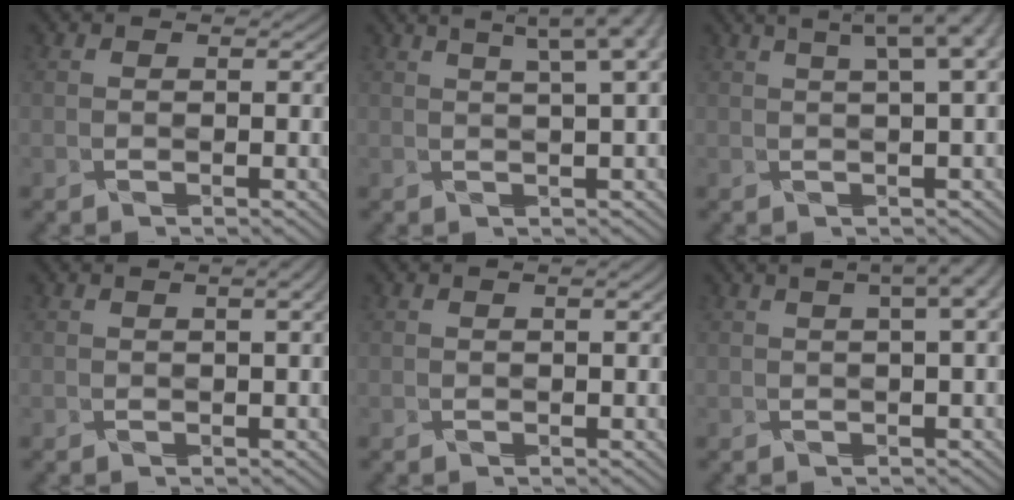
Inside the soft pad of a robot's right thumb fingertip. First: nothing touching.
{"total": 6.4, "force": [3.3, 0.6, 5.5], "torque": [-0.081, 0.020, 0.051]}
{"total": 6.5, "force": [2.6, 0.9, 5.9], "torque": [-0.101, 0.014, 0.046]}
{"total": 2.5, "force": [0.3, 1.0, 2.3], "torque": [-0.045, -0.004, 0.012]}
{"total": 0.8, "force": [0.0, 0.3, 0.8], "torque": [-0.025, -0.004, 0.004]}
{"total": 4.7, "force": [1.6, 1.1, 4.3], "torque": [-0.076, 0.006, 0.033]}